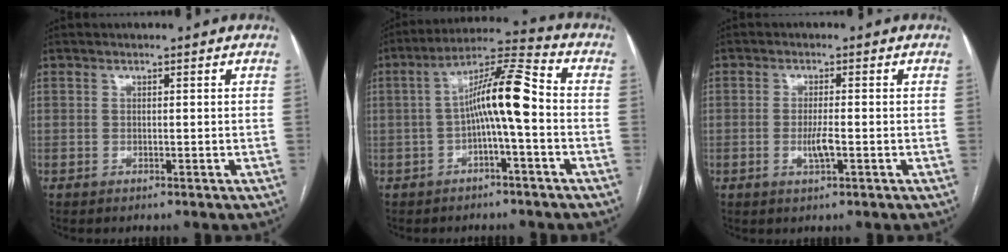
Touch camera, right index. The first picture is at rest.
{"total": 9.9, "force": [-1.1, 0.7, 9.8], "torque": [-0.172, 0.031, -0.023]}
{"total": 2.8, "force": [-0.8, 0.4, 2.7], "torque": [-0.057, -0.004, -0.014]}